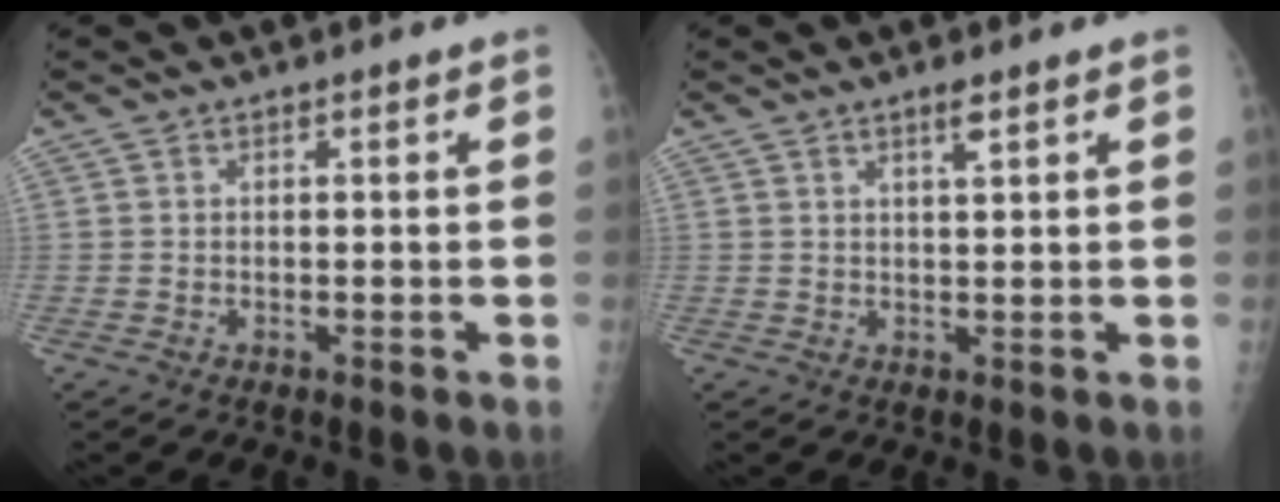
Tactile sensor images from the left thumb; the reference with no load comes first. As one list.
[{"total": 2.3, "force": [1.4, 0.3, 1.7], "torque": [-0.031, -0.007, 0.025]}]